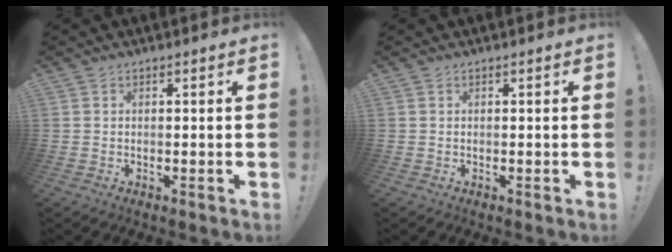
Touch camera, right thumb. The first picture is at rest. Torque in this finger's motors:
{"motor_torque": [-0.07, -0.07, 0.06, 0.05, 0.05]}